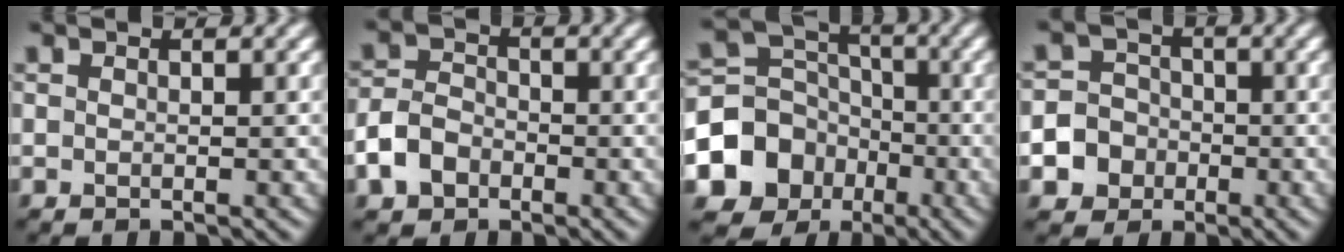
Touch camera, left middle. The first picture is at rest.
{"total": 4.2, "force": [-2.4, 2.9, 1.9], "torque": [-0.047, 0.003, -0.053]}
{"total": 9.1, "force": [-4.0, 7.5, 3.1], "torque": [-0.087, -0.005, -0.087]}
{"total": 6.5, "force": [-3.2, 5.6, 0.8], "torque": [-0.008, -0.006, -0.075]}